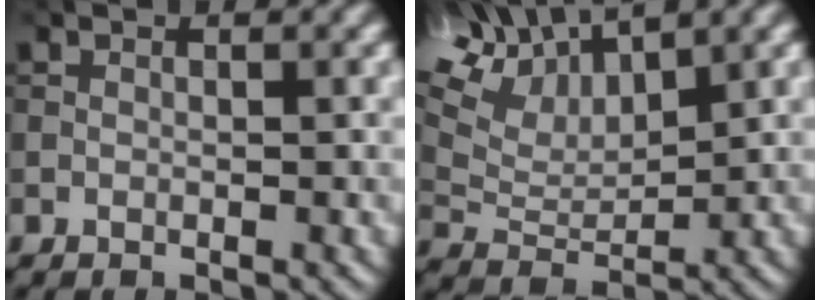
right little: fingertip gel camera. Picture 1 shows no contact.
{"total": 8.5, "force": [6.3, 3.1, 4.8], "torque": [-0.137, 0.033, 0.125]}